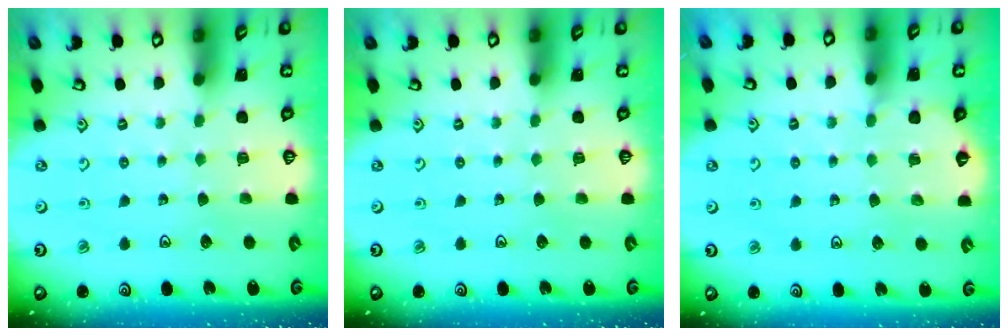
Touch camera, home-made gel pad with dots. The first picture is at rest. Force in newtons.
{"total": 0.0}
{"total": 3.9, "press": 3.9, "slide": 0.6}